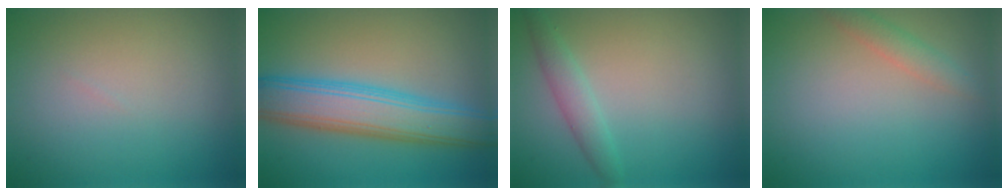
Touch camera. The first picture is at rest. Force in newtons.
{"total": 7.4, "press": 7.4, "slide": 0.2}
{"total": 2.0, "press": 2.0, "slide": 0.3}
{"total": 1.6, "press": 1.6, "slide": 0.2}